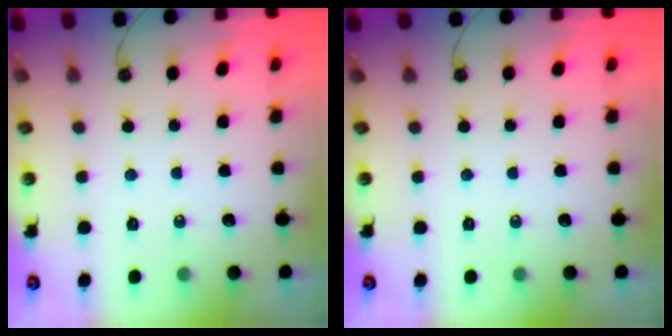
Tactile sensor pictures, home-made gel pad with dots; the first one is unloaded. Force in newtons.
{"total": 0.0}